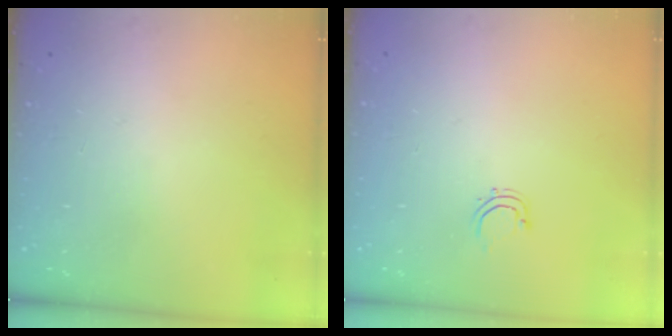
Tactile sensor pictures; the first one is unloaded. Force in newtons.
{"total": 2.8, "press": 2.7, "slide": 0.5}